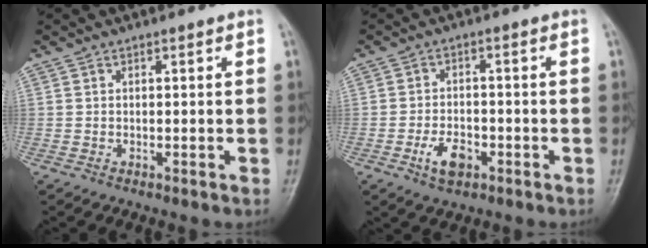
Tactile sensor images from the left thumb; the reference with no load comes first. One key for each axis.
{"total": 5.4, "fx": -2.4, "fy": 3.1, "fz": 3.7, "tx": -0.059, "ty": 0.012, "tz": -0.042}